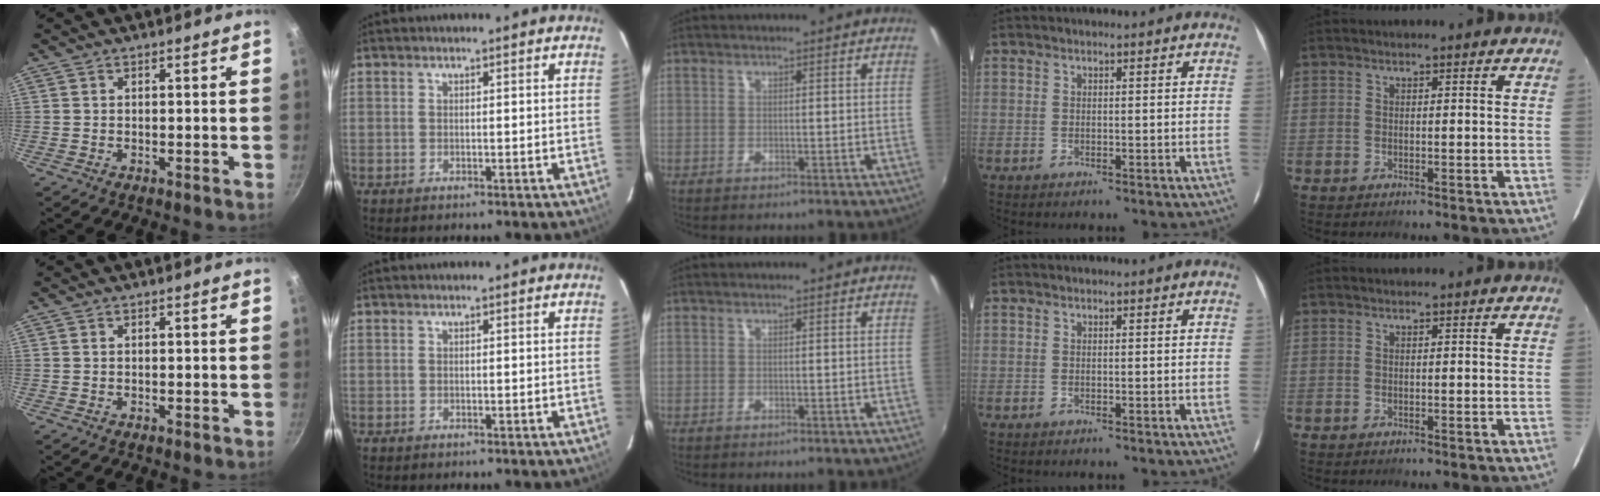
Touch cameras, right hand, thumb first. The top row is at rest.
{}